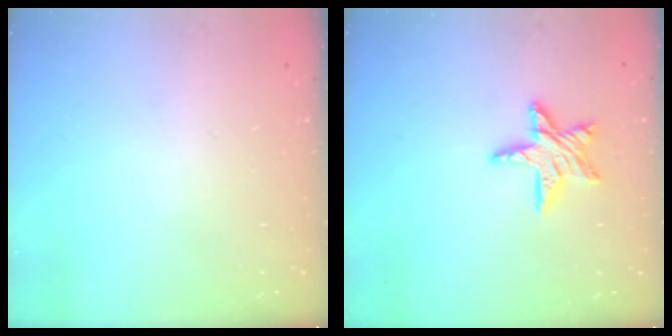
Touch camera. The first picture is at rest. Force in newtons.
{"total": 10.6, "press": 10.5, "slide": 0.9}